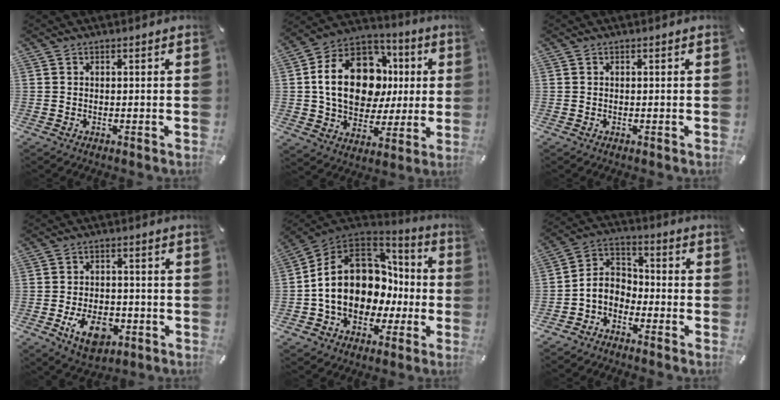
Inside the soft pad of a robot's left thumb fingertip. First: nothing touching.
{"total": 20.6, "force": [2.2, 15.4, 13.4], "torque": [-0.247, 0.004, 0.043]}
{"total": 0.0}
{"total": 9.6, "force": [-3.6, 6.1, 6.5], "torque": [-0.113, 0.006, -0.063]}
{"total": 18.1, "force": [-0.2, 14.5, 10.9], "torque": [-0.205, -0.009, 0.004]}
{"total": 5.9, "force": [-3.5, 4.5, 1.4], "torque": [-0.045, 0.011, -0.076]}